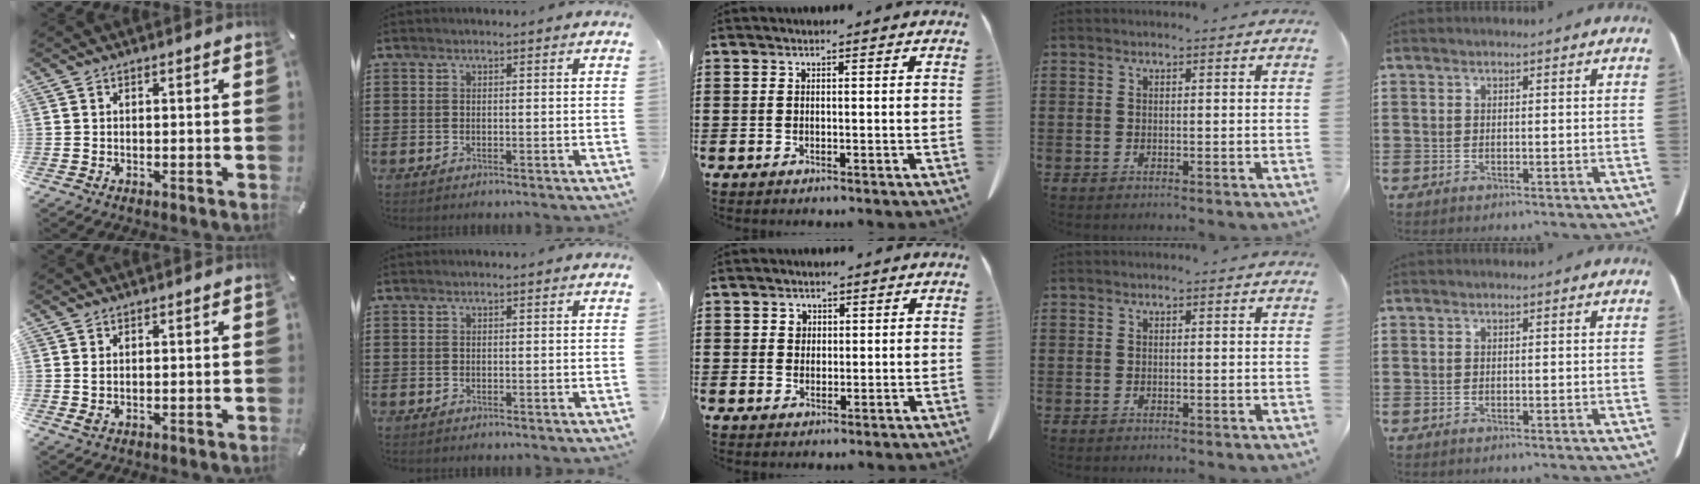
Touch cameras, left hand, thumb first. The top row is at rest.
{"thumb": {"total": 1.5, "force": [0.5, 0.8, 1.1], "torque": [-0.023, 0.002, 0.008]}, "middle": {"total": 2.0, "force": [0.9, 1.7, 0.5], "torque": [-0.009, 0.004, 0.013]}}